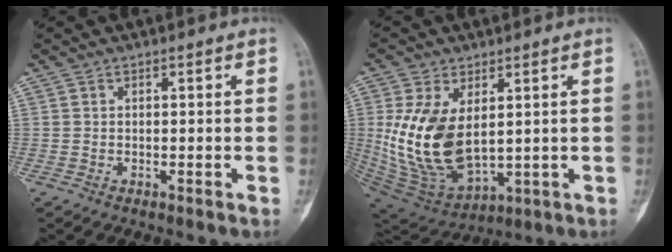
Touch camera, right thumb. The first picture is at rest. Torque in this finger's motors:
{"motor_torque": [2.16, 2.19, 1.45, -0.64, 0.46]}